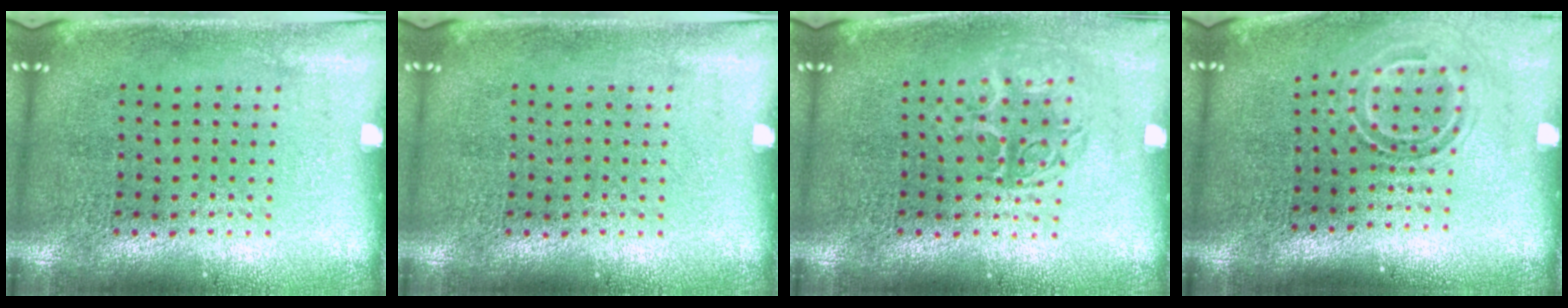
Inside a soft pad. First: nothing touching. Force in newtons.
{"total": 0.0}
{"total": 1.4, "press": 1.1, "slide": 0.7}
{"total": 1.7, "press": 1.1, "slide": 1.3}